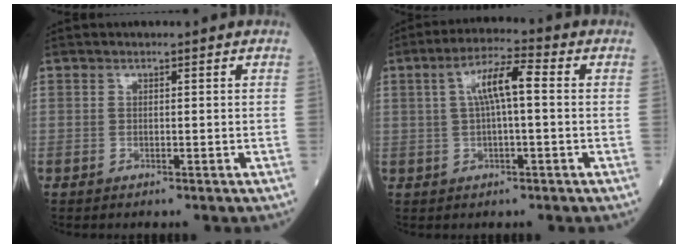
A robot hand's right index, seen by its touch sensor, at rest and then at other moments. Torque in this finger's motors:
{"motor_torque": [0.54, -0.06, 0.31, 0.11]}